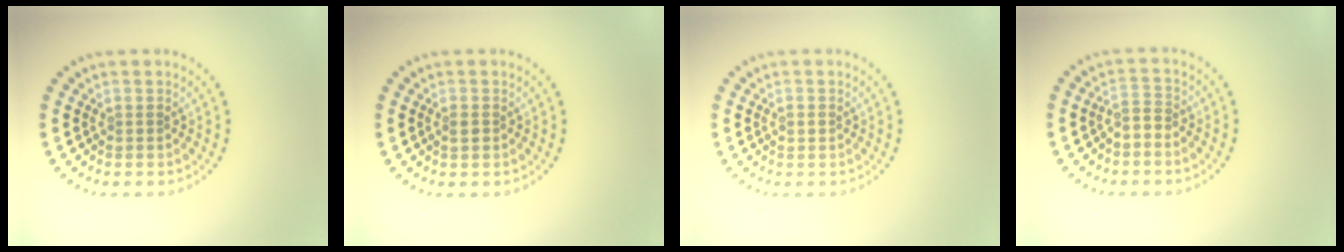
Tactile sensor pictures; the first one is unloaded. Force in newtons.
{"total": 1.0, "press": 0.9, "slide": 0.3}
{"total": 0.7, "press": 0.7, "slide": 0.0}
{"total": 1.6, "press": 1.3, "slide": 1.0}